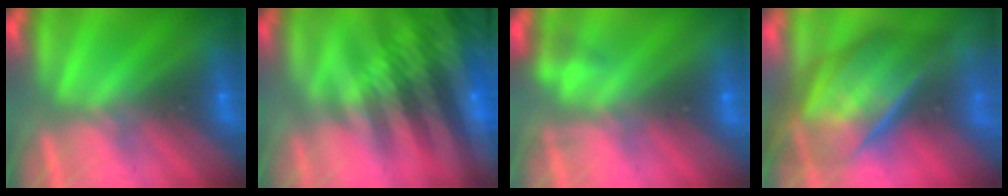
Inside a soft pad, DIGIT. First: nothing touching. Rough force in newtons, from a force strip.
{"total": 9.6}
{"total": 2.1}
{"total": 8.1}